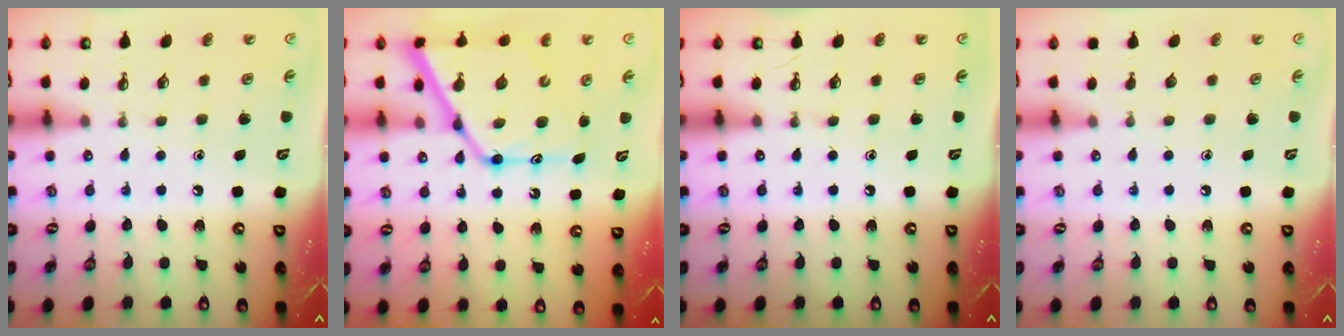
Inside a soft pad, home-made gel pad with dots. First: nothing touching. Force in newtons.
{"total": 18.1, "press": 18.1, "slide": 1.6}
{"total": 0.0}
{"total": 0.0}